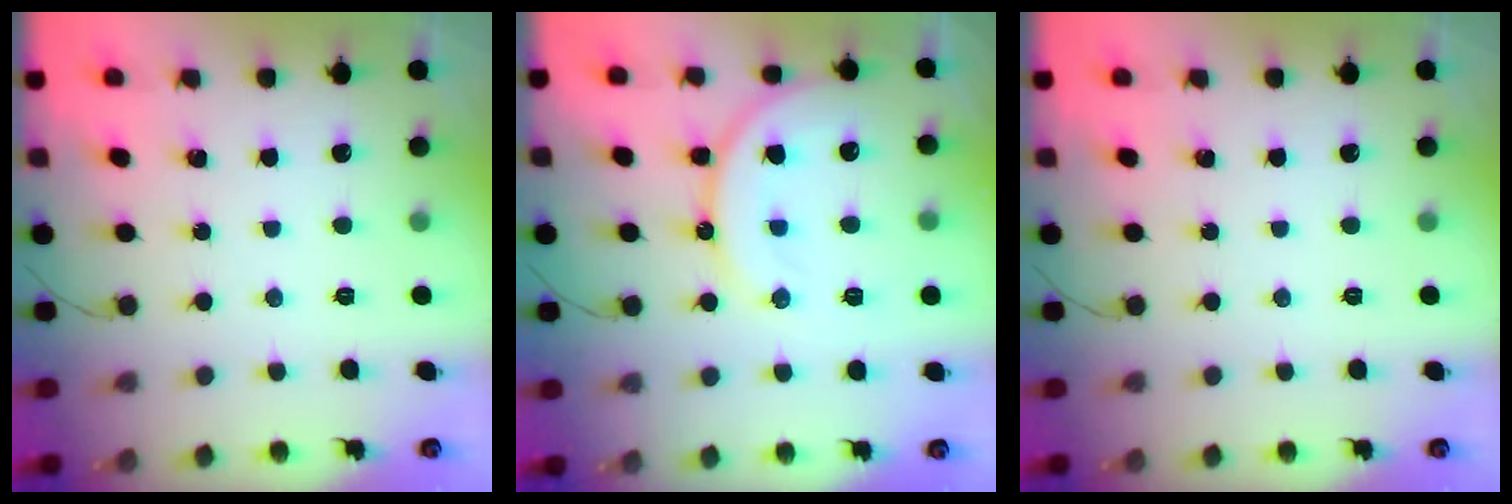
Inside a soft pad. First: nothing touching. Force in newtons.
{"total": 14.8, "press": 14.6, "slide": 1.9}
{"total": 0.0}